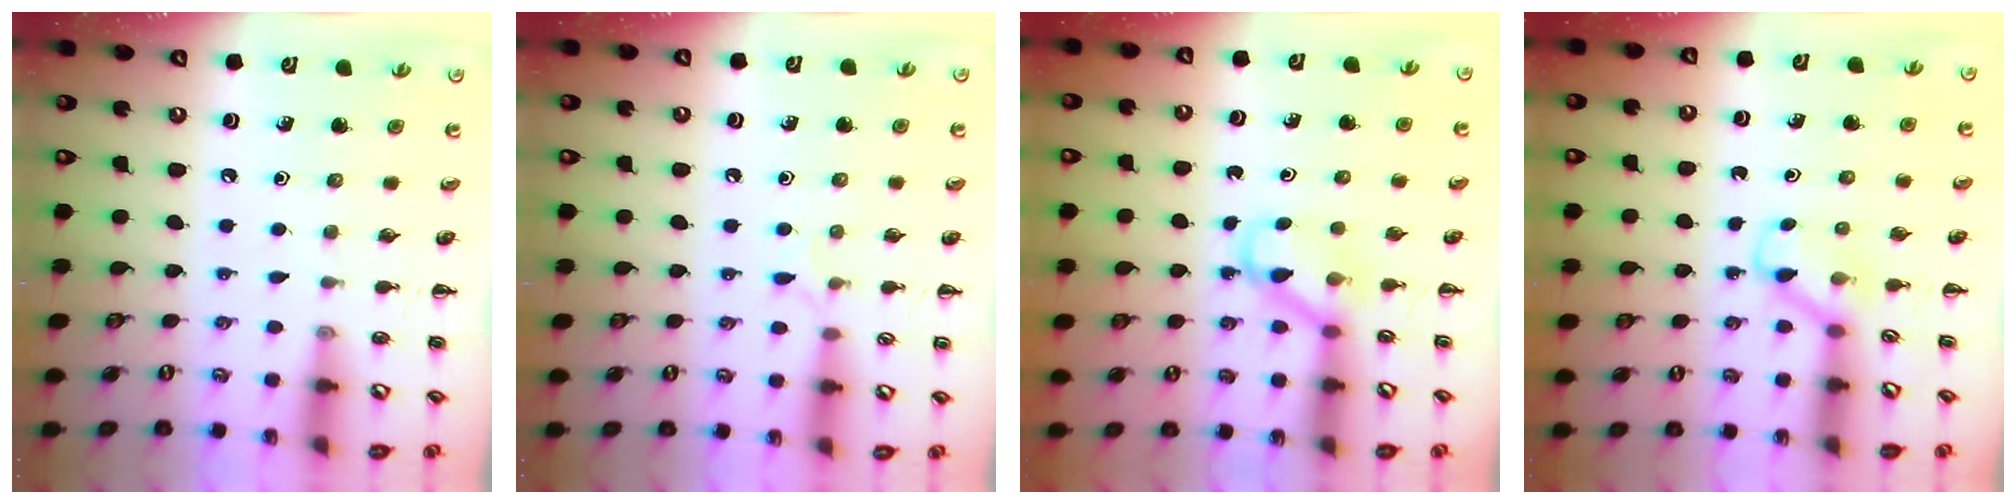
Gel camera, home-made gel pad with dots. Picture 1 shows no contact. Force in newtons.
{"total": 4.4, "press": 4.1, "slide": 1.5}
{"total": 4.0, "press": 3.9, "slide": 1.0}
{"total": 3.7, "press": 3.5, "slide": 1.2}